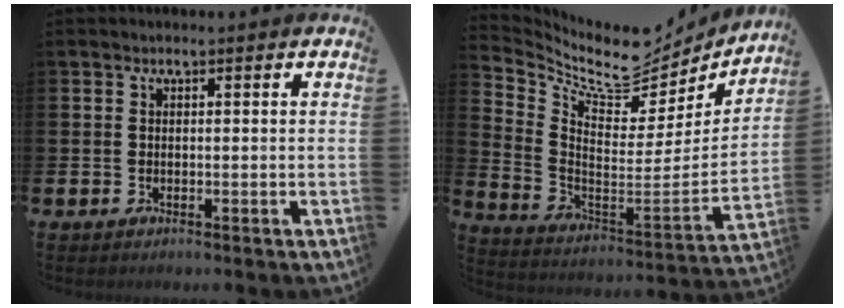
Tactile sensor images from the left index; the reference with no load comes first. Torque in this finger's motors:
{"motor_torque": [0.49, -1.65, 0.05, 0.01]}